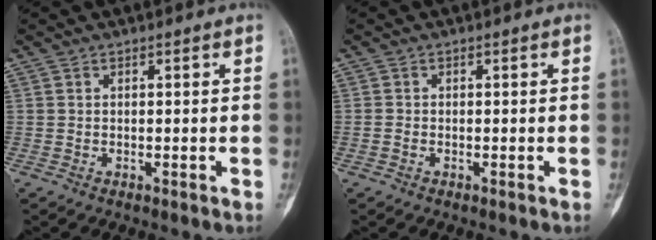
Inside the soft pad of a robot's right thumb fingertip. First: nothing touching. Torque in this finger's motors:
{"motor_torque": [-0.28, 0.38, -0.11, -0.18, -0.06]}